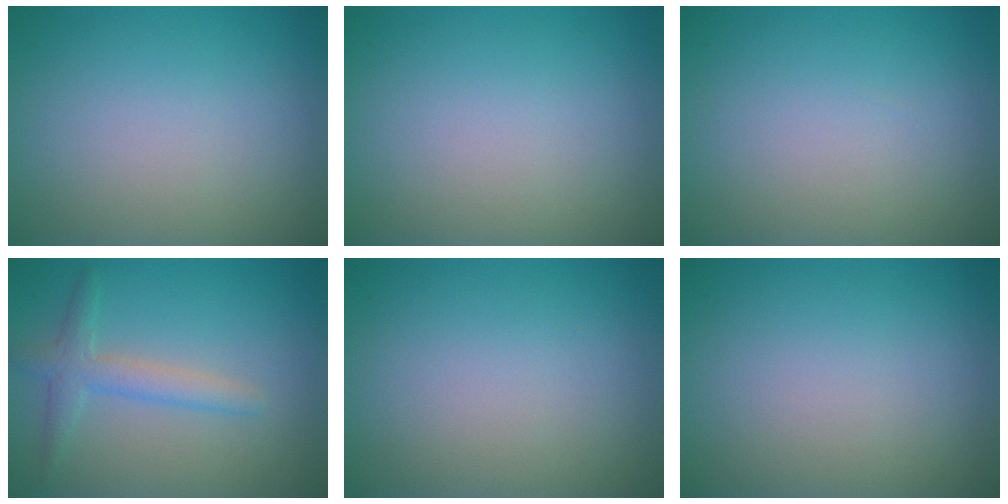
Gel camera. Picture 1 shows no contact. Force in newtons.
{"total": 0.0}
{"total": 0.0}
{"total": 2.3, "press": 2.3, "slide": 0.0}
{"total": 0.0}
{"total": 0.0}